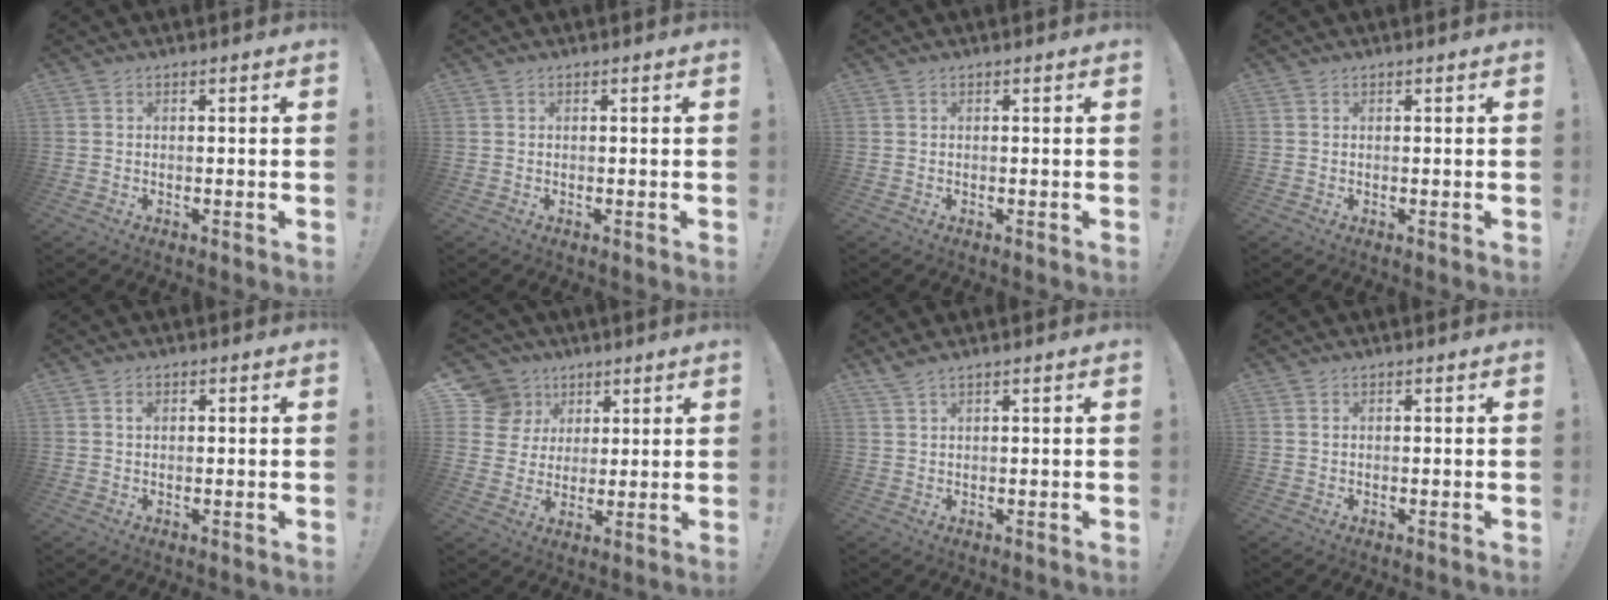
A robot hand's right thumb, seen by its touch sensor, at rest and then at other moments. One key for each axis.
{"total": 0.0}
{"total": 0.0}
{"total": 0.0}
{"total": 1.0, "fx": 0.3, "fy": 0.7, "fz": 0.6, "tx": -0.006, "ty": 0.000, "tz": 0.005}
{"total": 11.0, "fx": 4.6, "fy": 9.6, "fz": 2.9, "tx": -0.040, "ty": -0.024, "tz": 0.096}
{"total": 2.0, "fx": 1.7, "fy": 0.0, "fz": 1.2, "tx": -0.028, "ty": -0.008, "tz": 0.031}
{"total": 0.6, "fx": 0.4, "fy": 0.4, "fz": 0.2, "tx": 0.001, "ty": -0.002, "tz": 0.006}